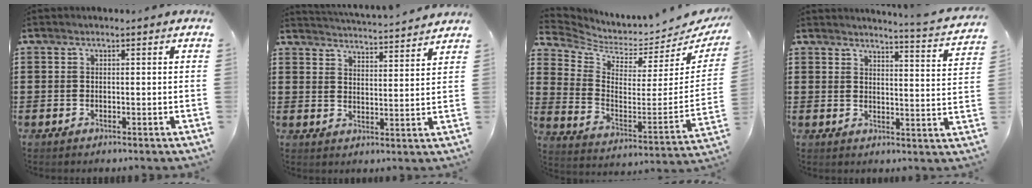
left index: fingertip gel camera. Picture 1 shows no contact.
{"total": 3.9, "force": [3.8, -0.9, 0.2], "torque": [-0.020, -0.035, 0.063]}
{"total": 2.7, "force": [2.6, 0.4, 0.8], "torque": [-0.038, -0.052, 0.038]}
{"total": 3.6, "force": [3.3, -1.0, 0.8], "torque": [-0.023, -0.037, 0.052]}